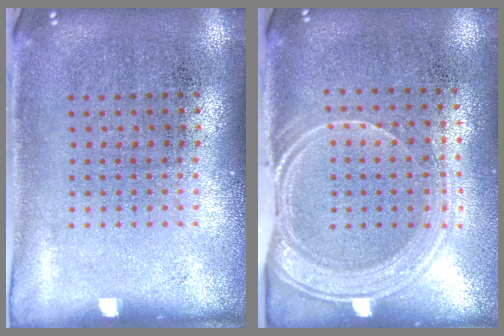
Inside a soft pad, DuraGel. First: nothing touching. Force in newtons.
{"total": 1.7, "press": 1.4, "slide": 1.0}